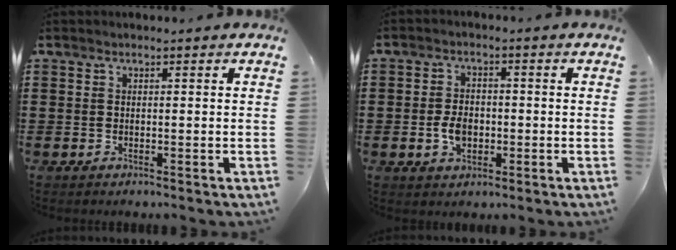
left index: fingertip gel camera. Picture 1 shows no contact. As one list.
[{"total": 4.1, "force": [-0.9, 2.8, 2.9], "torque": [-0.064, 0.001, -0.017]}]